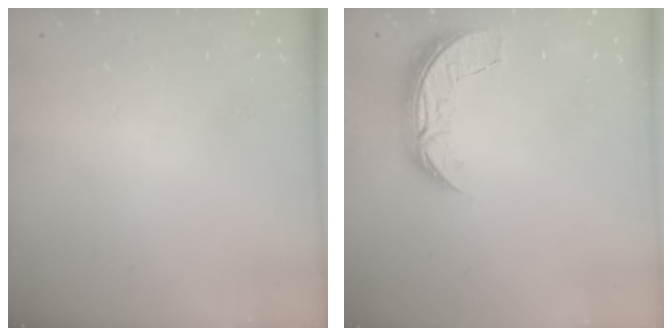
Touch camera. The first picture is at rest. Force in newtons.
{"total": 7.3, "press": 7.3, "slide": 0.7}